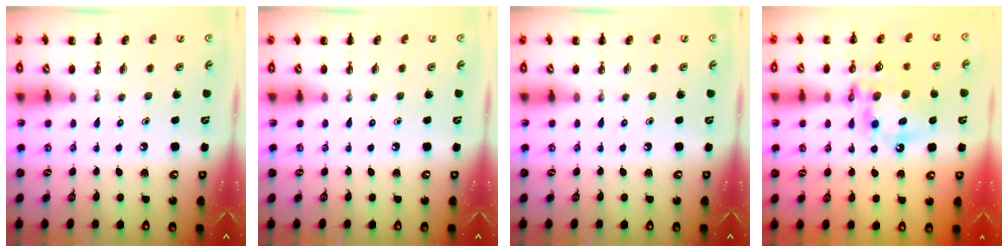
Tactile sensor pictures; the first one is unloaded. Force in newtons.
{"total": 0.0}
{"total": 0.0}
{"total": 15.3, "press": 14.9, "slide": 3.3}